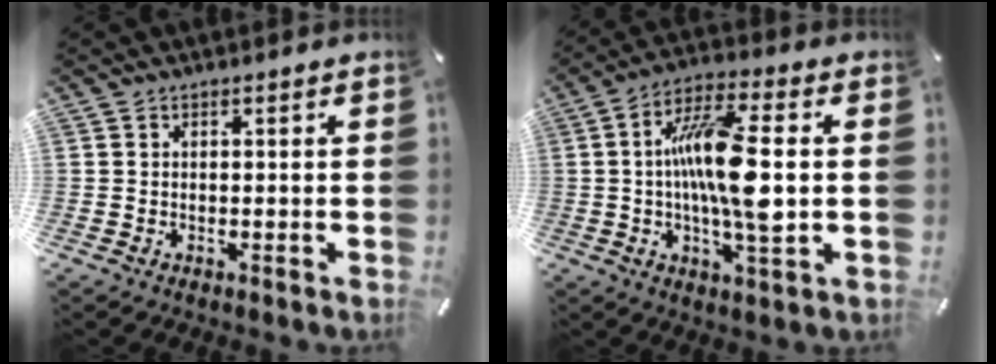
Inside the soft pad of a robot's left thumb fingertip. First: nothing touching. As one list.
[{"total": 15.4, "force": [0.2, 4.1, 14.8], "torque": [-0.281, -0.006, -0.005]}]